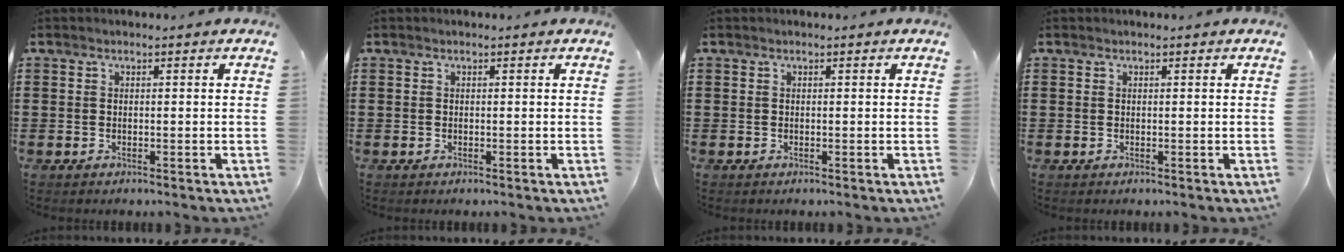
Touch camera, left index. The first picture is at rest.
{"total": 0.0}
{"total": 0.0}
{"total": 0.0}